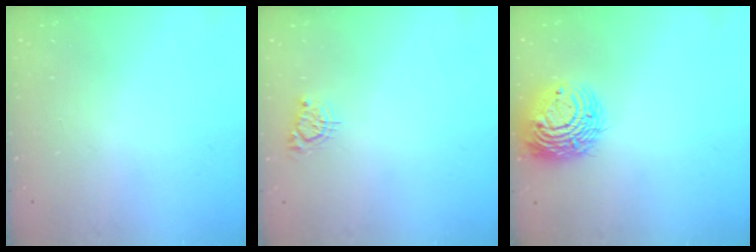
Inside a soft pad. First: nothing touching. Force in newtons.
{"total": 2.5, "press": 2.5, "slide": 0.4}
{"total": 13.0, "press": 12.9, "slide": 1.6}